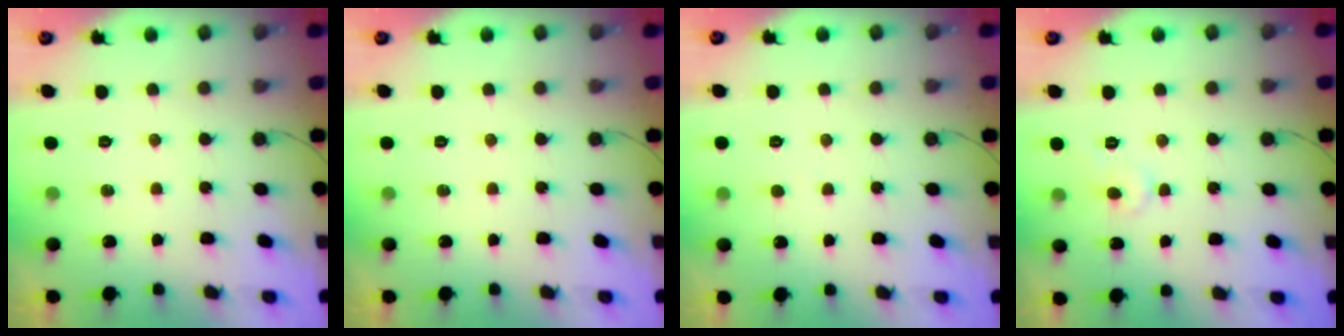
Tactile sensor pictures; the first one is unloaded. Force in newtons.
{"total": 0.0}
{"total": 3.4, "press": 3.4, "slide": 0.4}
{"total": 3.6, "press": 3.6, "slide": 0.3}